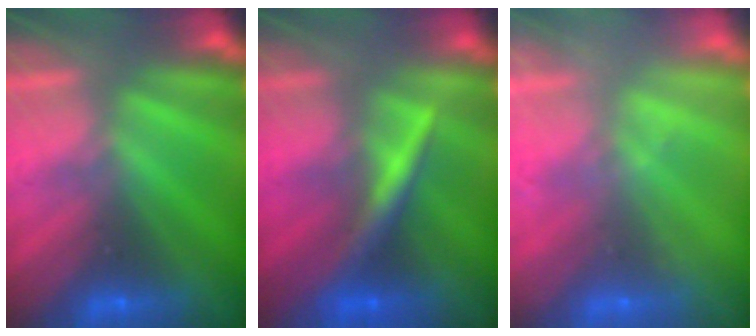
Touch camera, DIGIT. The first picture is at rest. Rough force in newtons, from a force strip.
{"total": 2.3}
{"total": 2.2}